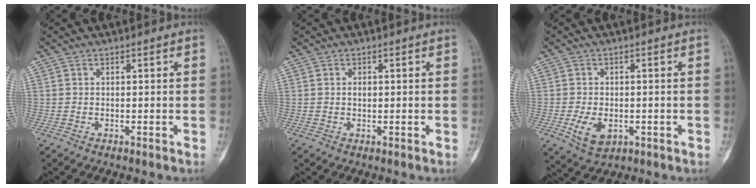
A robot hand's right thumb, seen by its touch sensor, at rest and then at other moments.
{"total": 0.8, "force": [0.1, 0.5, 0.6], "torque": [-0.007, 0.001, 0.001]}
{"total": 5.9, "force": [-1.5, 3.7, 4.3], "torque": [-0.073, -0.004, -0.016]}